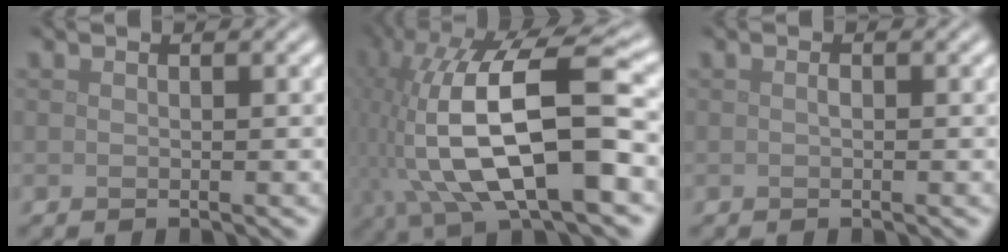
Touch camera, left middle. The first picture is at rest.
{"total": 16.0, "force": [-2.0, 6.3, 14.6], "torque": [-0.285, 0.001, -0.033]}
{"total": 0.5, "force": [-0.1, 0.2, 0.5], "torque": [-0.010, 0.000, 0.000]}